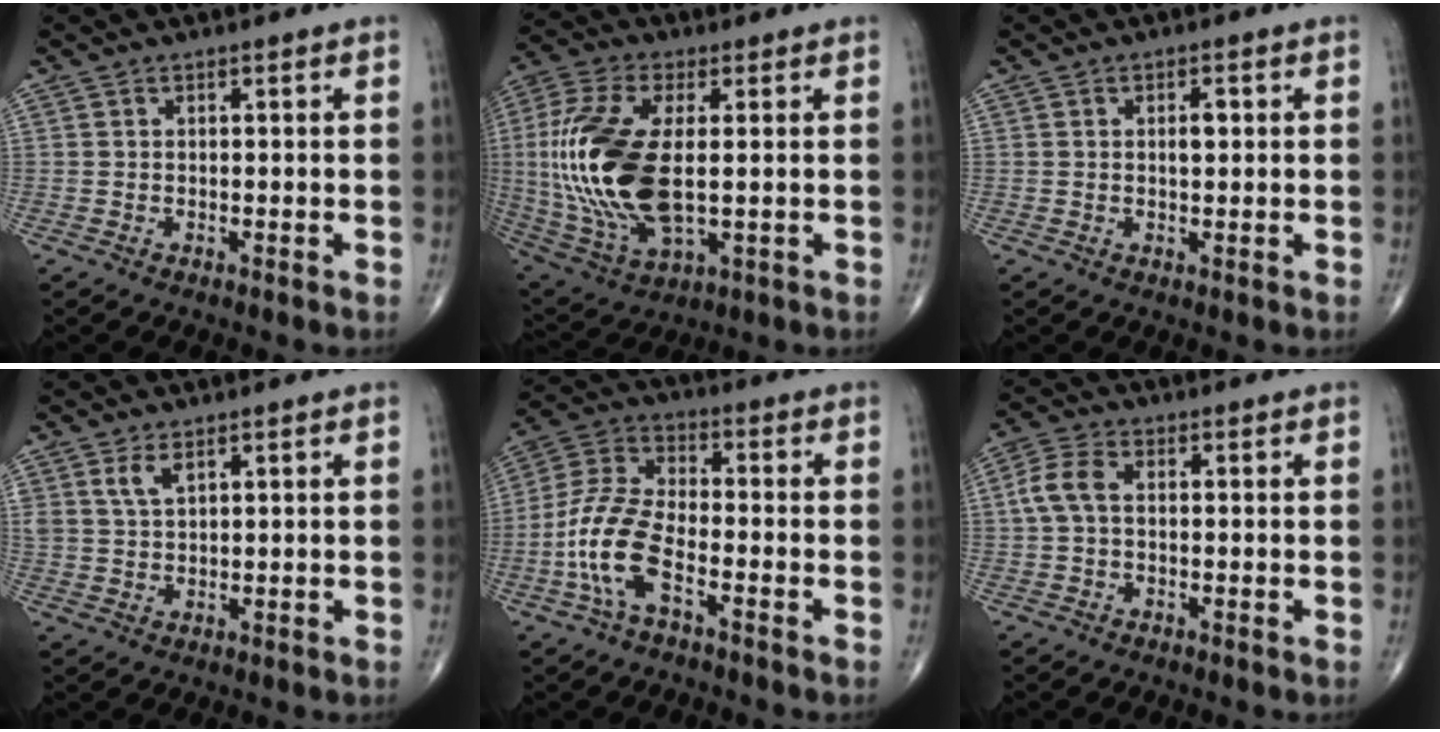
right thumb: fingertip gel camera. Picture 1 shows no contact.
{"total": 21.7, "force": [0.3, 10.2, 19.2], "torque": [-0.431, -0.012, 0.014]}
{"total": 2.1, "force": [0.4, 1.0, 1.8], "torque": [-0.022, 0.000, 0.005]}
{"total": 3.2, "force": [1.9, 1.4, 2.2], "torque": [-0.041, -0.007, 0.044]}
{"total": 11.6, "force": [-4.6, 4.8, 9.5], "torque": [-0.210, 0.031, -0.095]}
{"total": 5.4, "force": [0.3, 3.3, 4.2], "torque": [-0.097, 0.017, 0.000]}